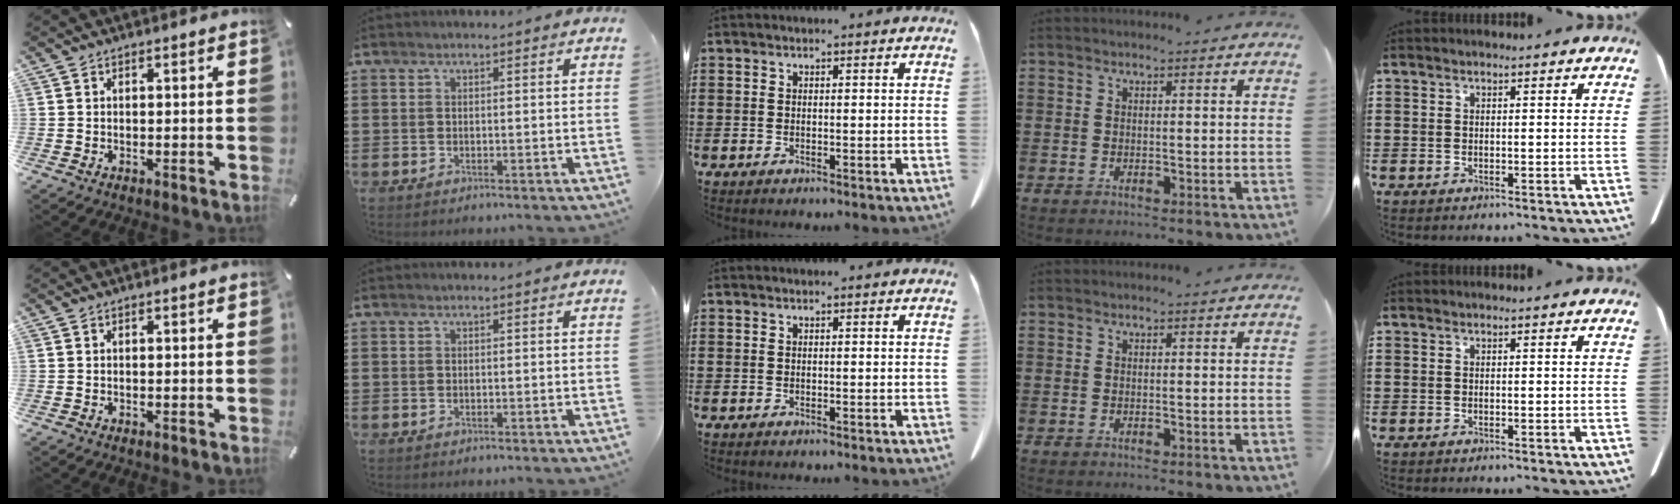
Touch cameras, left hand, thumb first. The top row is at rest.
{}